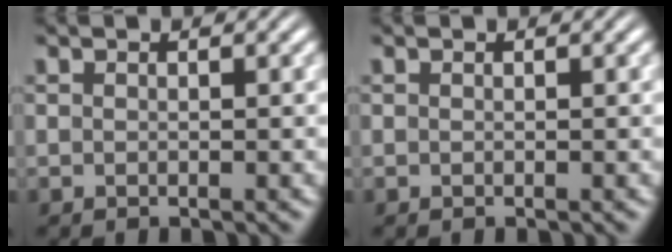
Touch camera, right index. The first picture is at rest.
{"total": 0.0}